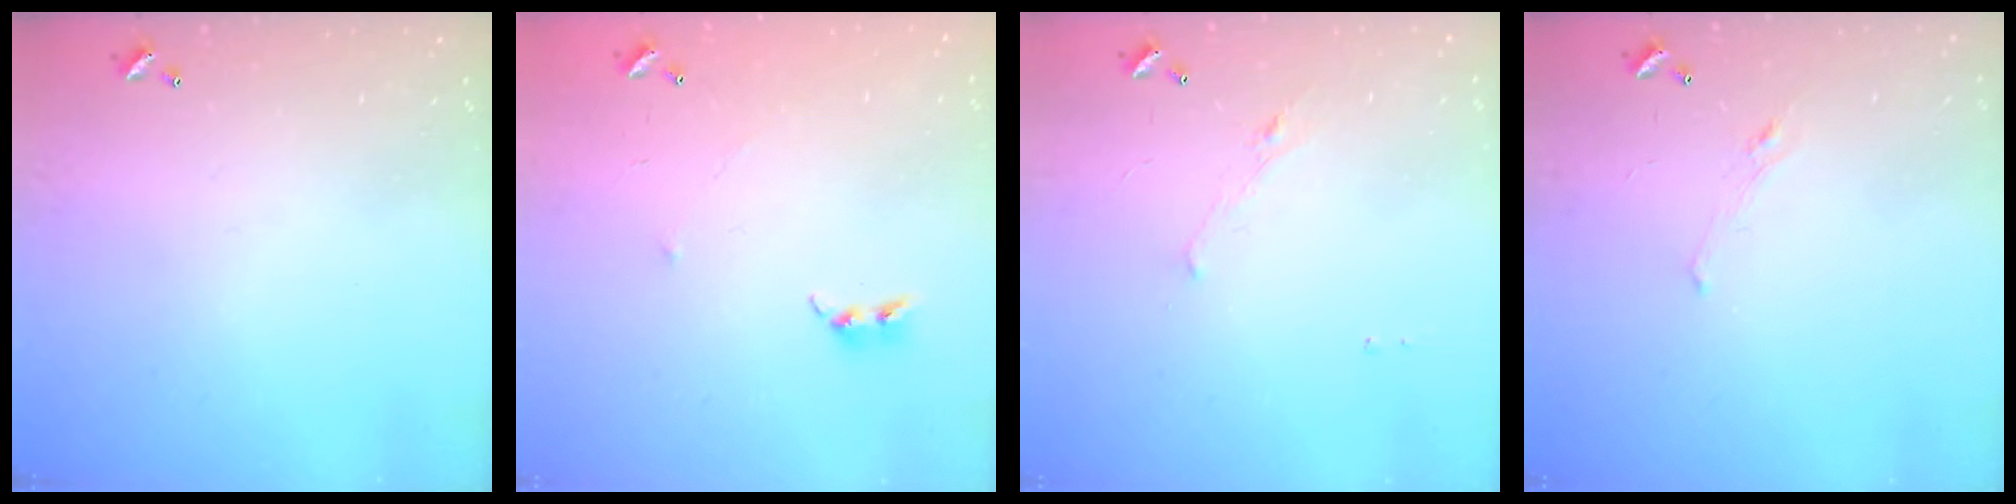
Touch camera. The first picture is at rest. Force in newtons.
{"total": 6.4, "press": 6.4, "slide": 0.6}
{"total": 1.3, "press": 1.2, "slide": 0.6}
{"total": 0.8, "press": 0.1, "slide": 0.8}